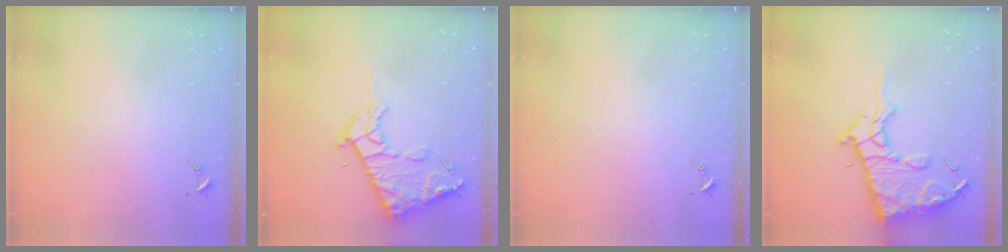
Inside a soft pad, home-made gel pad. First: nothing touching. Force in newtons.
{"total": 14.9, "press": 14.8, "slide": 1.3}
{"total": 0.0}
{"total": 18.8, "press": 18.7, "slide": 2.0}